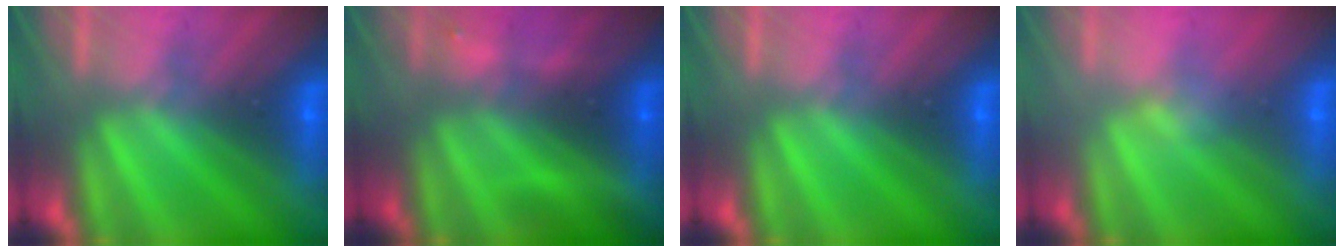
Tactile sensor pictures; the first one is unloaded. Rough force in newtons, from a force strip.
{"total": 5.7}
{"total": 0.0}
{"total": 2.4}